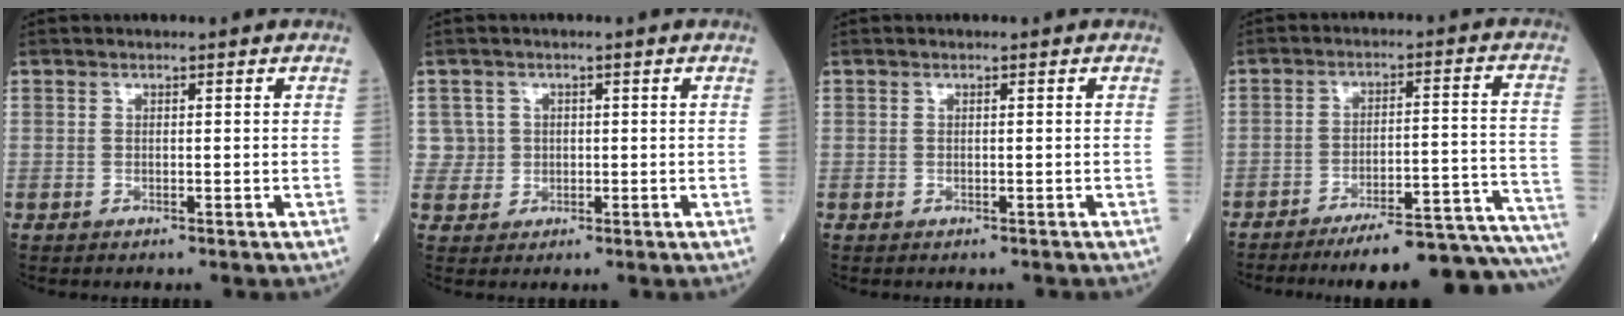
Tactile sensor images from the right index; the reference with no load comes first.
{"total": 3.0, "force": [0.3, 3.0, -0.4], "torque": [0.020, 0.008, 0.005]}
{"total": 0.0}
{"total": 22.5, "force": [-20.8, 0.0, 8.8], "torque": [-0.045, 0.010, -0.276]}